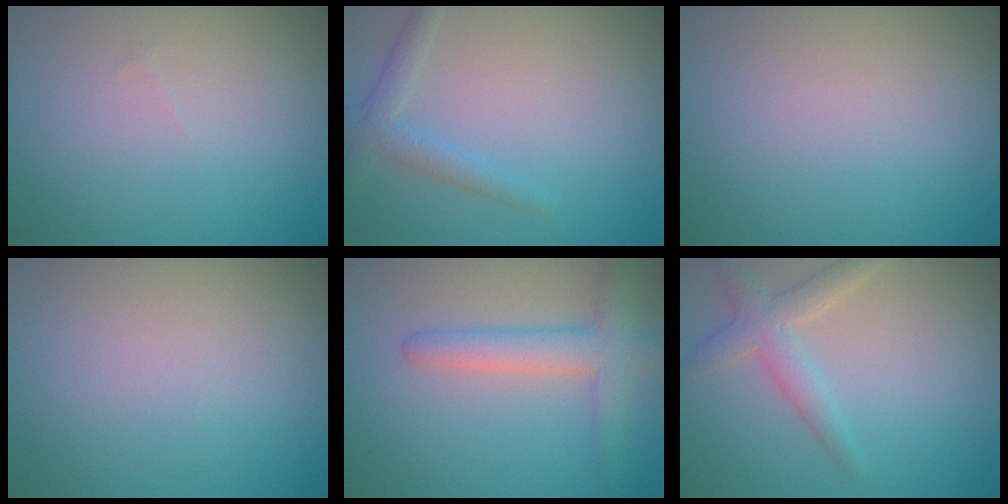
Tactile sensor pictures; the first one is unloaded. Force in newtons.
{"total": 2.1, "press": 2.1, "slide": 0.1}
{"total": 0.0}
{"total": 0.0}
{"total": 3.8, "press": 3.8, "slide": 0.2}
{"total": 2.8, "press": 2.8, "slide": 0.1}